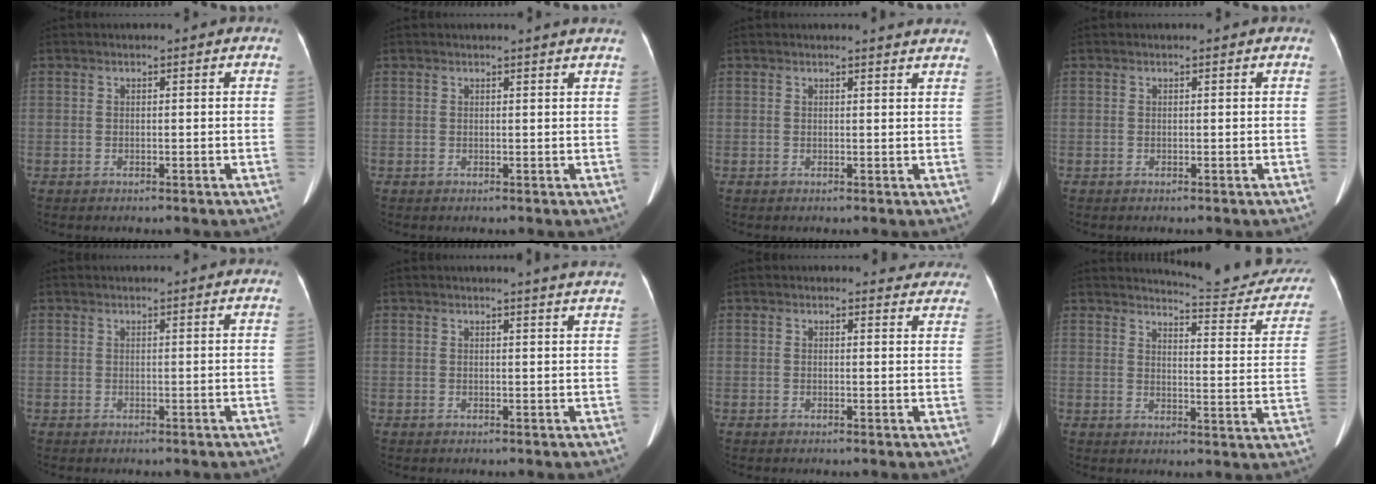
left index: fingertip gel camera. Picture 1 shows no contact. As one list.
[{"total": 2.7, "force": [2.5, -0.5, 0.9], "torque": [-0.016, -0.003, 0.022]}, {"total": 4.1, "force": [4.0, -0.1, 1.0], "torque": [-0.015, -0.004, 0.030]}, {"total": 0.0}, {"total": 1.2, "force": [1.2, -0.1, 0.4], "torque": [-0.014, 0.006, 0.018]}, {"total": 6.3, "force": [5.8, -0.7, 2.3], "torque": [-0.027, -0.003, 0.047]}, {"total": 6.0, "force": [5.7, 1.5, 0.4], "torque": [0.017, -0.013, 0.036]}, {"total": 16.5, "force": [16.0, 1.6, 3.5], "torque": [-0.027, -0.090, 0.169]}]